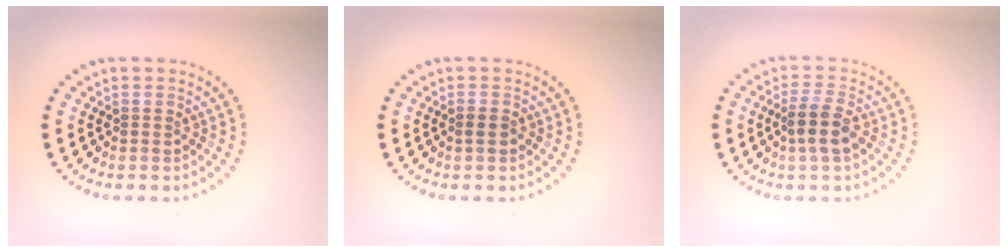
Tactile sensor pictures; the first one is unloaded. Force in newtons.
{"total": 1.0, "press": 1.0, "slide": 0.3}
{"total": 2.6, "press": 2.3, "slide": 1.3}